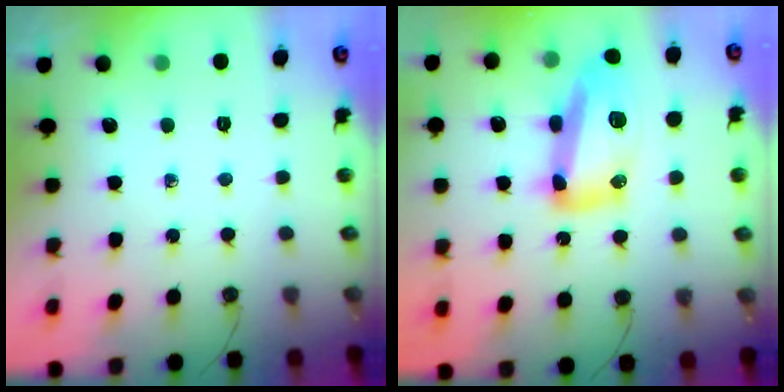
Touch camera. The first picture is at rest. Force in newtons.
{"total": 16.3, "press": 16.2, "slide": 1.3}